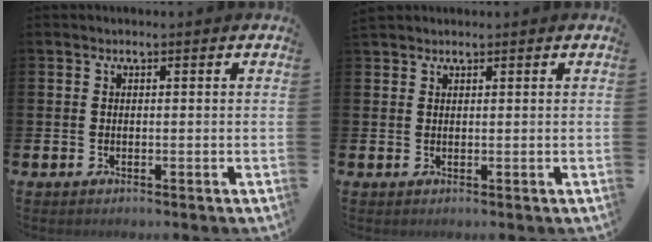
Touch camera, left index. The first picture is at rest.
{"total": 1.2, "force": [1.1, 0.4, 0.0], "torque": [0.010, -0.001, 0.019]}